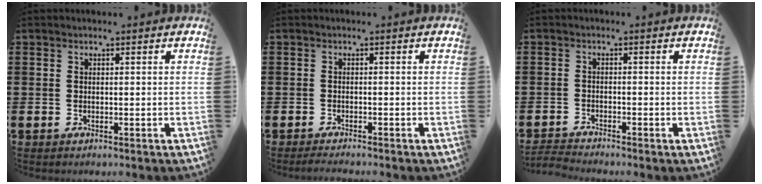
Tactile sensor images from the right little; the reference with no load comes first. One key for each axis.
{"total": 1.1, "fx": -1.0, "fy": 0.0, "fz": 0.4, "tx": -0.007, "ty": -0.001, "tz": -0.019}
{"total": 1.7, "fx": -1.7, "fy": -0.1, "fz": 0.2, "tx": -0.005, "ty": 0.002, "tz": -0.035}